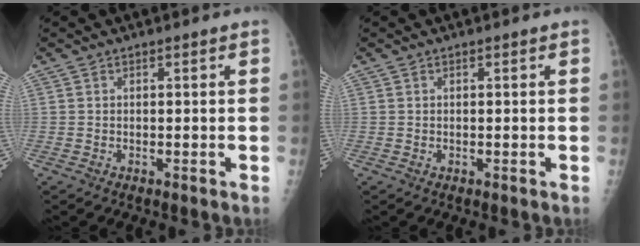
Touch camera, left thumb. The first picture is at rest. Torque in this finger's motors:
{"motor_torque": [-0.14, -0.10, 0.04, 0.02, 0.00]}